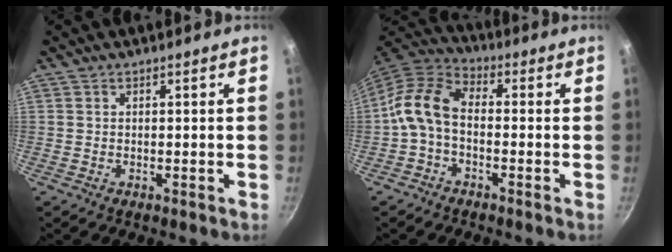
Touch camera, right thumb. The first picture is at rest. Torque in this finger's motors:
{"motor_torque": [0.17, 0.30, 0.92, -0.42, 0.21]}